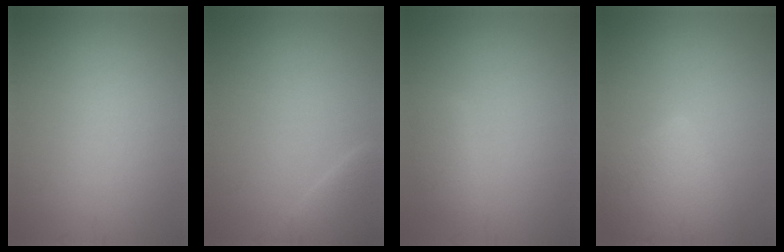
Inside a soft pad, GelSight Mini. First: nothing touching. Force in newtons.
{"total": 2.0, "press": 2.0, "slide": 0.2}
{"total": 1.6, "press": 1.6, "slide": 0.0}
{"total": 5.0, "press": 5.0, "slide": 0.3}